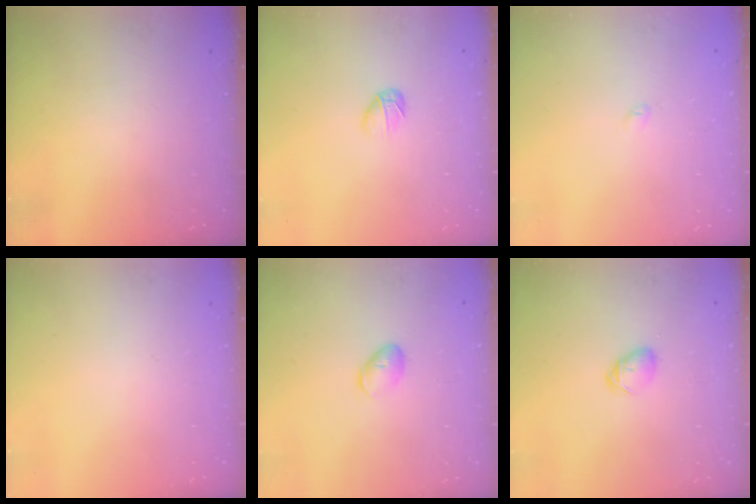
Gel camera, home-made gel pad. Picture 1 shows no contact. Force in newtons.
{"total": 2.8, "press": 2.7, "slide": 0.9}
{"total": 2.6, "press": 2.6, "slide": 0.4}
{"total": 0.0}
{"total": 6.4, "press": 6.2, "slide": 1.6}
{"total": 4.5, "press": 4.4, "slide": 0.8}